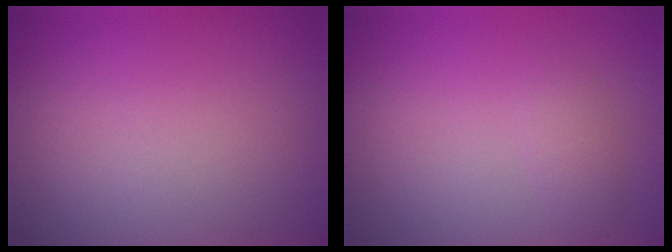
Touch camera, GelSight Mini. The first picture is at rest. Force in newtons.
{"total": 1.2, "press": 1.2, "slide": 0.0}